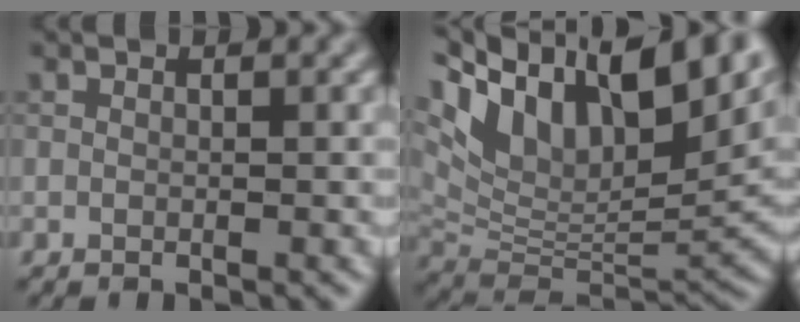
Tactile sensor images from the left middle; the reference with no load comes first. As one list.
[{"total": 15.4, "force": [8.1, 7.6, 10.7], "torque": [-0.205, 0.036, 0.152]}]